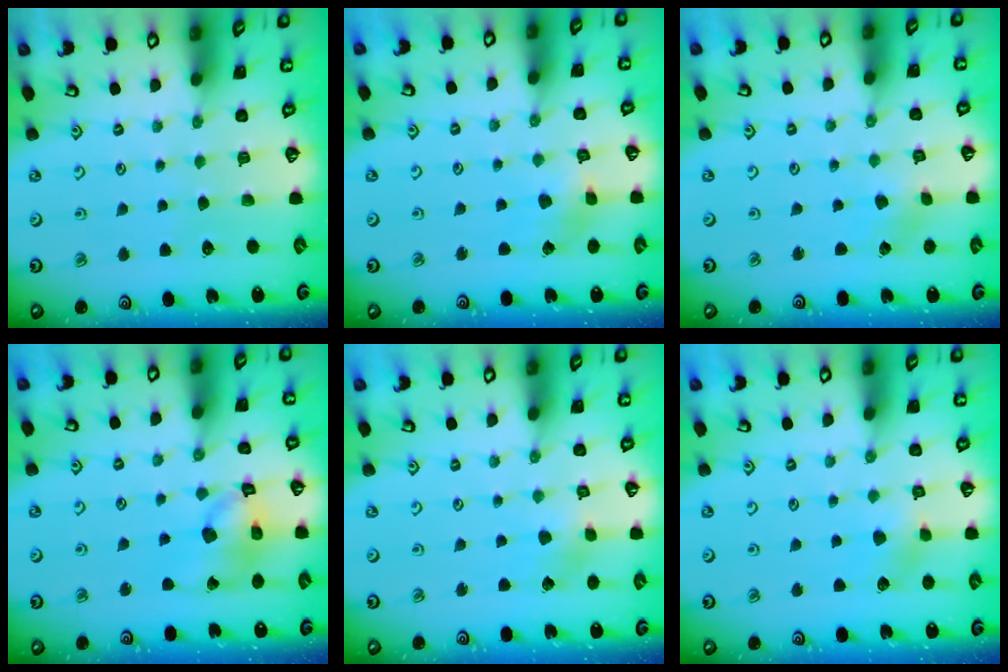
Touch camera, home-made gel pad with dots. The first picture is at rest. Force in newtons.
{"total": 2.7, "press": 2.7, "slide": 0.3}
{"total": 0.8, "press": 0.7, "slide": 0.2}
{"total": 12.0, "press": 11.8, "slide": 1.7}
{"total": 2.1, "press": 2.1, "slide": 0.1}
{"total": 4.0, "press": 4.0, "slide": 0.5}